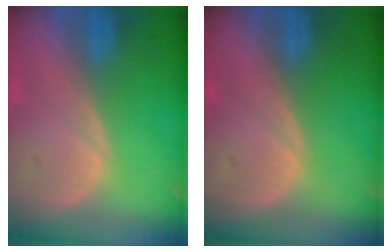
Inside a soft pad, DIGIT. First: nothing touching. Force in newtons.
{"total": 0.0}